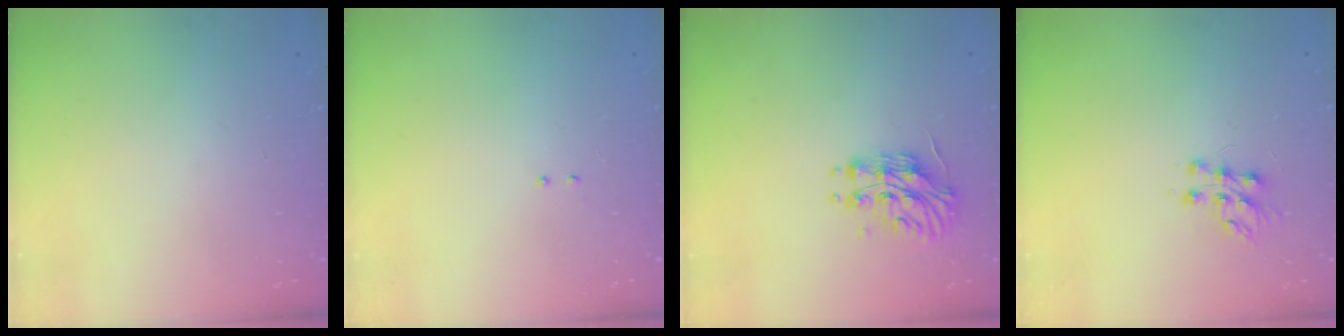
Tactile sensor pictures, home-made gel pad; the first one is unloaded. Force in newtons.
{"total": 2.1, "press": 2.0, "slide": 0.6}
{"total": 11.0, "press": 11.0, "slide": 0.9}
{"total": 7.9, "press": 7.8, "slide": 0.6}